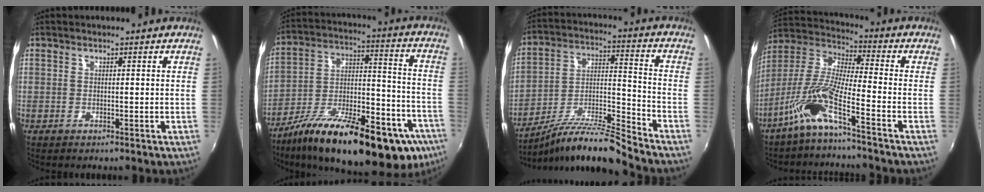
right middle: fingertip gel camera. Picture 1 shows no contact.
{"total": 32.2, "force": [-20.3, 11.2, 22.3], "torque": [-0.328, -0.011, -0.297]}
{"total": 12.7, "force": [-11.2, -1.0, 6.0], "torque": [-0.115, 0.010, -0.213]}
{"total": 10.1, "force": [-6.1, 0.3, 8.0], "torque": [-0.162, 0.004, -0.126]}